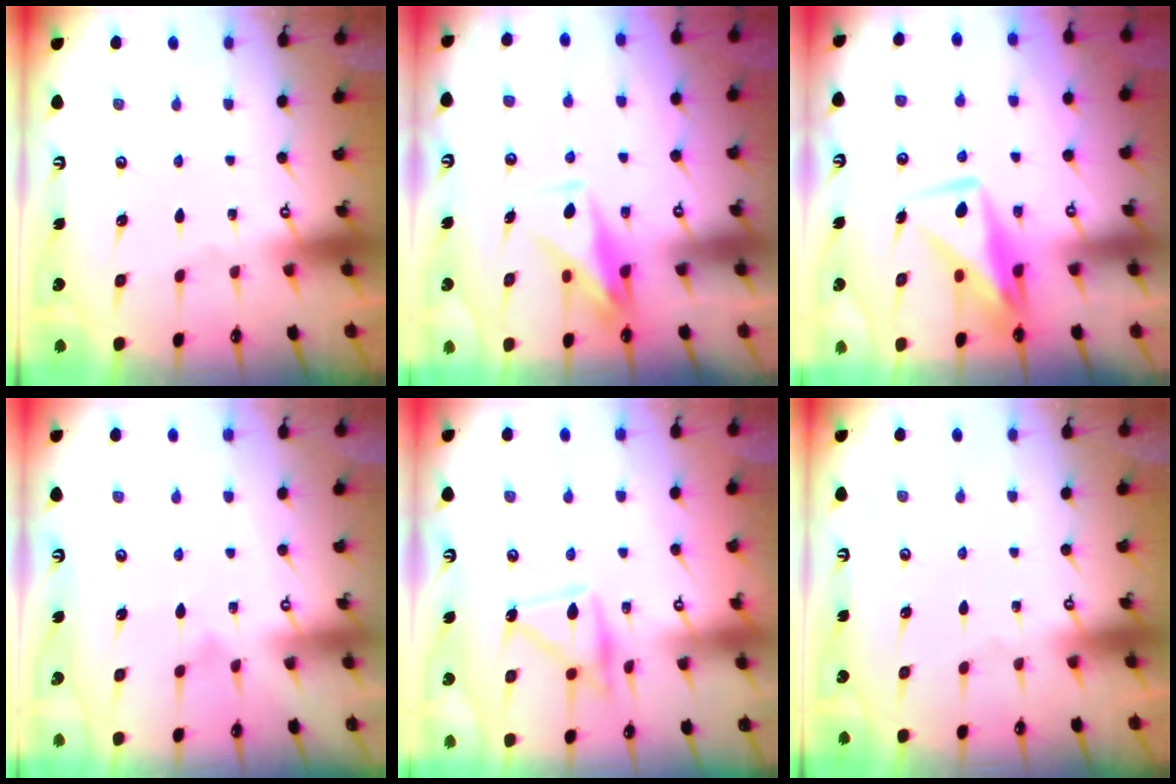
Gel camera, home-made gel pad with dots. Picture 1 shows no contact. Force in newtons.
{"total": 10.1, "press": 10.0, "slide": 1.2}
{"total": 10.2, "press": 10.2, "slide": 0.8}
{"total": 5.6, "press": 5.6, "slide": 0.2}
{"total": 14.6, "press": 14.6, "slide": 0.8}
{"total": 0.0}